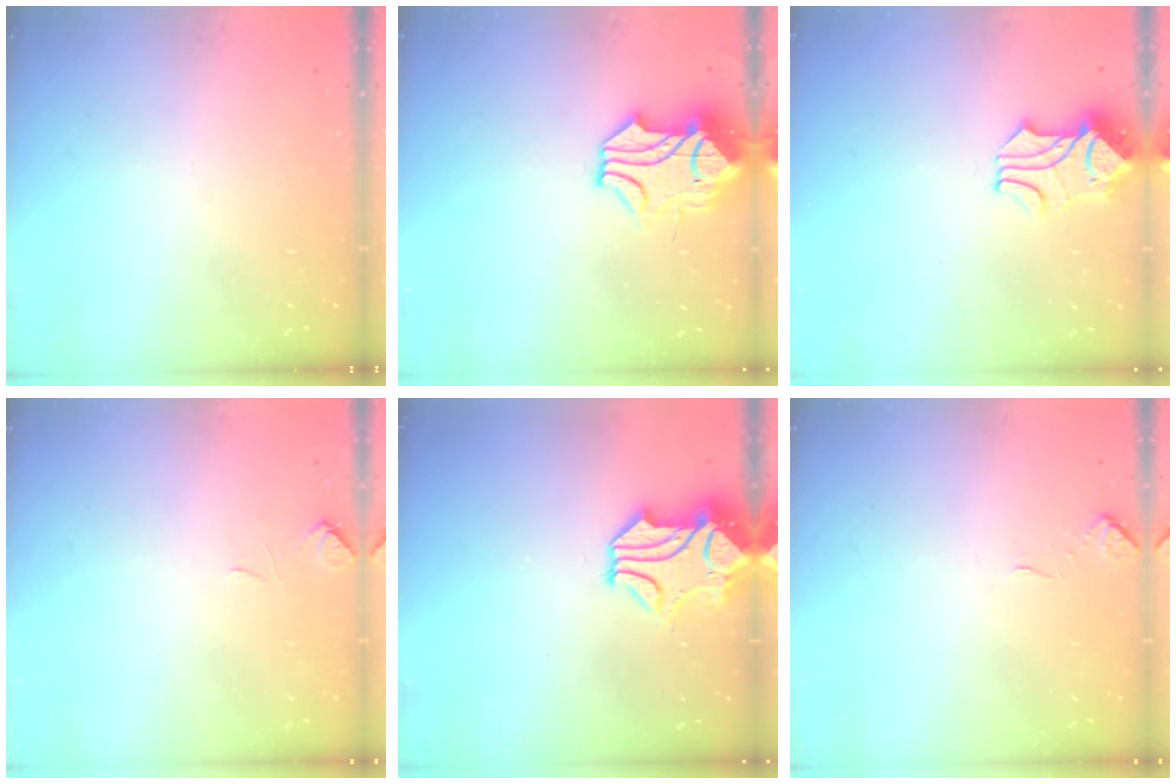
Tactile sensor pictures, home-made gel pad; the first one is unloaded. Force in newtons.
{"total": 4.2, "press": 4.1, "slide": 1.2}
{"total": 1.9, "press": 1.5, "slide": 1.2}
{"total": 0.5, "press": 0.1, "slide": 0.5}
{"total": 2.0, "press": 1.5, "slide": 1.3}
{"total": 0.0}